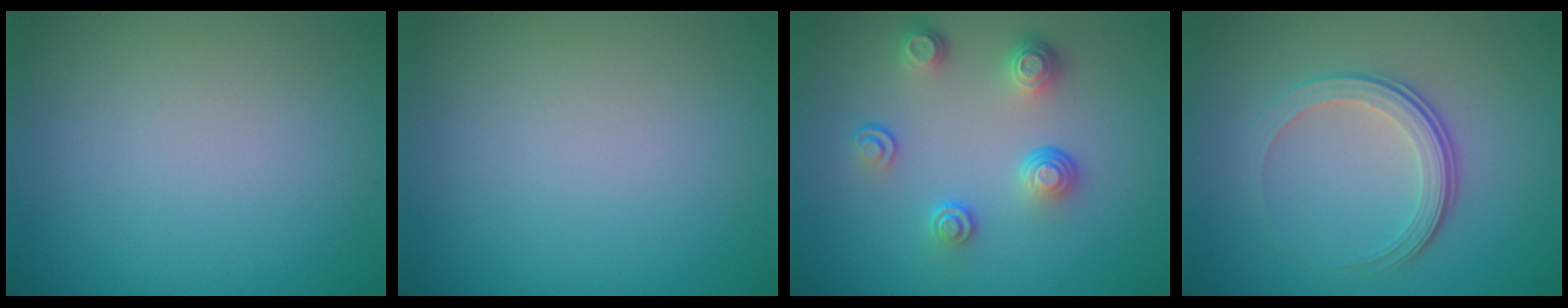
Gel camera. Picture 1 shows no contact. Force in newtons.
{"total": 0.0}
{"total": 4.0, "press": 2.8, "slide": 2.8}
{"total": 3.7, "press": 2.6, "slide": 2.6}